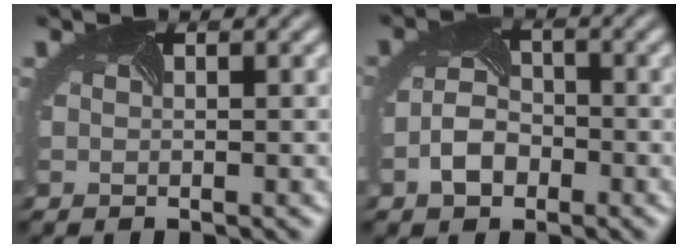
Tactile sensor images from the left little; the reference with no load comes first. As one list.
[{"total": 3.1, "force": [-1.6, 2.1, 1.7], "torque": [-0.037, -0.002, -0.033]}]